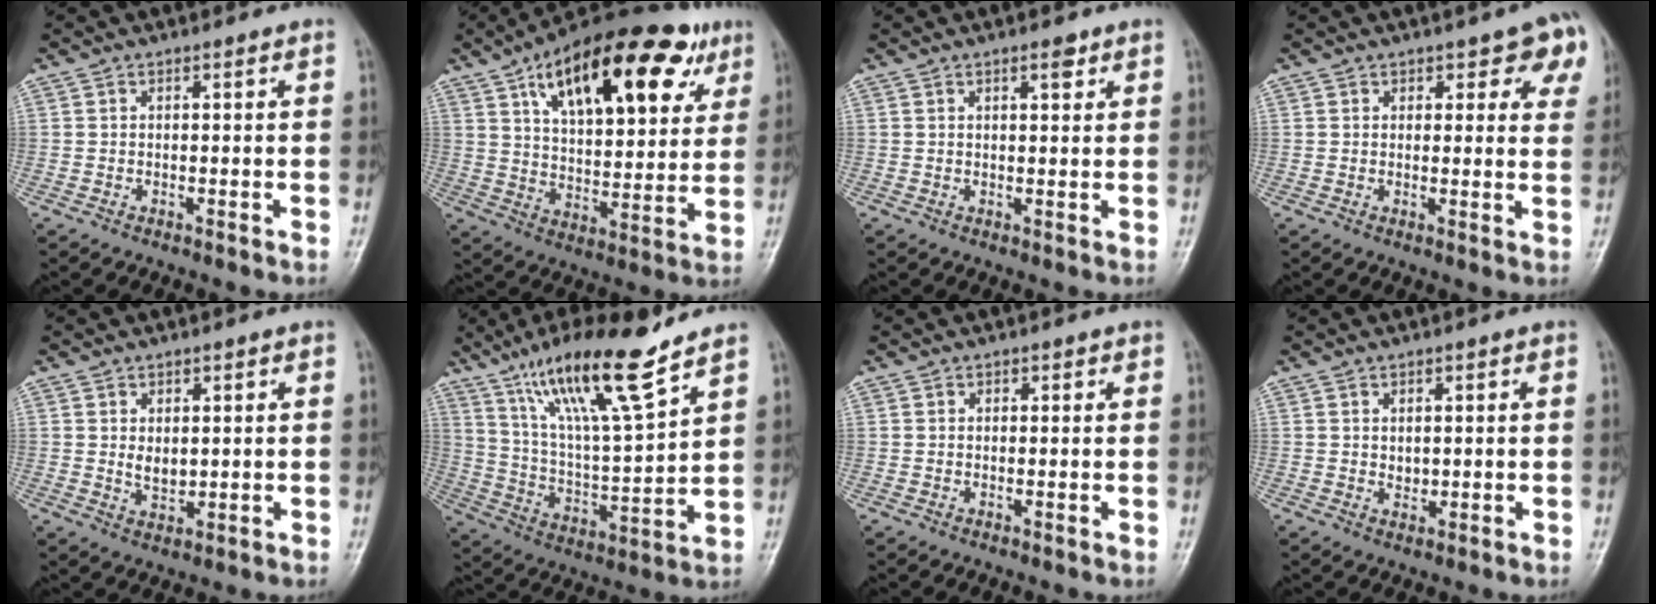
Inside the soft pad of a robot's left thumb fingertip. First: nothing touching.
{"total": 27.6, "force": [13.3, 12.3, 20.9], "torque": [-0.281, -0.011, 0.202]}
{"total": 2.5, "force": [1.5, 0.9, 1.7], "torque": [-0.018, -0.007, 0.020]}
{"total": 7.1, "force": [3.8, 3.8, 4.6], "torque": [-0.008, -0.014, 0.039]}
{"total": 3.4, "force": [0.6, 2.4, 2.4], "torque": [-0.027, -0.010, 0.017]}
{"total": 18.5, "force": [12.7, 2.8, 13.1], "torque": [-0.219, -0.061, 0.234]}
{"total": 0.9, "force": [0.4, 0.8, 0.3], "torque": [0.009, 0.000, 0.002]}
{"total": 1.9, "force": [0.4, 1.5, 1.1], "torque": [-0.008, -0.005, 0.010]}